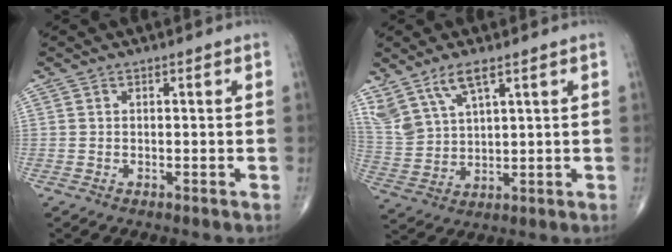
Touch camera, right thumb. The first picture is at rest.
{"total": 8.4, "force": [5.8, 3.0, 5.4], "torque": [-0.114, -0.021, 0.128]}